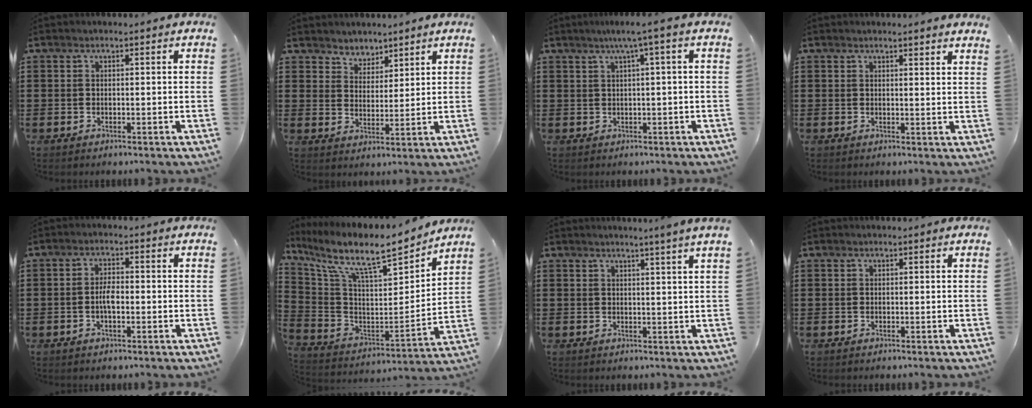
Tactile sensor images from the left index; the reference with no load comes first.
{"total": 3.8, "force": [3.4, 1.7, -0.5], "torque": [-0.009, -0.004, 0.063]}
{"total": 2.4, "force": [0.5, -0.2, 2.3], "torque": [-0.042, -0.003, 0.006]}
{"total": 1.8, "force": [1.7, -0.2, 0.5], "torque": [-0.015, -0.001, 0.033]}
{"total": 3.2, "force": [-0.8, 1.2, 2.9], "torque": [-0.060, 0.002, -0.019]}
{"total": 10.7, "force": [8.7, 1.8, 6.1], "torque": [-0.138, -0.065, 0.139]}
{"total": 2.4, "force": [1.9, -1.1, 1.0], "torque": [-0.020, -0.008, 0.035]}
{"total": 0.0}